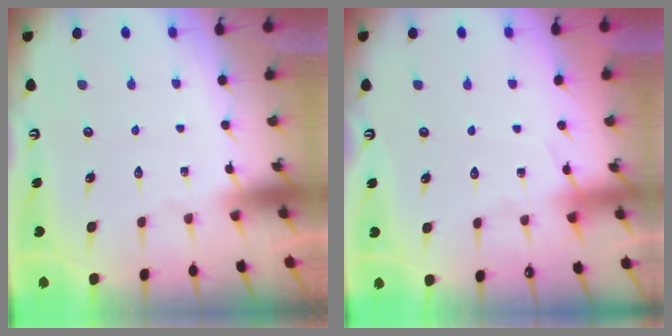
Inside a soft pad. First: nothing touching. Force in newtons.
{"total": 3.9, "press": 3.9, "slide": 0.5}